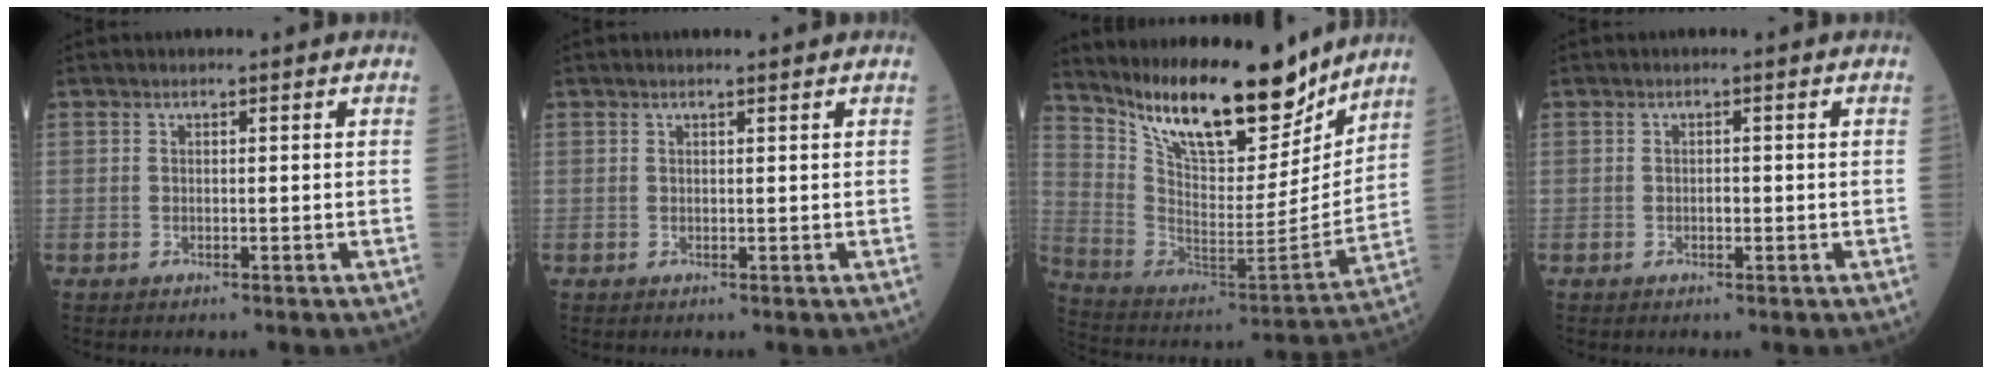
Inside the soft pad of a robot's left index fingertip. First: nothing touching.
{"total": 1.1, "force": [0.9, -0.1, 0.6], "torque": [-0.009, 0.004, 0.016]}
{"total": 20.0, "force": [16.3, 5.0, 10.4], "torque": [-0.189, -0.035, 0.281]}
{"total": 0.7, "force": [-0.4, 0.3, 0.4], "torque": [-0.009, -0.004, -0.008]}